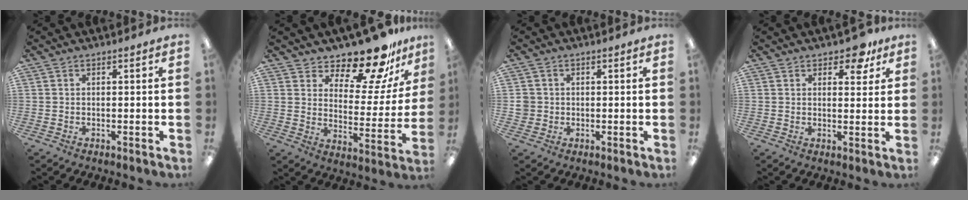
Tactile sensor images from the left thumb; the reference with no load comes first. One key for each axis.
{"total": 15.8, "fx": 13.8, "fy": 4.8, "fz": 6.1, "tx": -0.096, "ty": -0.115, "tz": 0.237}
{"total": 2.7, "fx": 0.0, "fy": 2.6, "fz": 0.4, "tx": -0.011, "ty": 0.003, "tz": 0.000}
{"total": 6.2, "fx": 4.3, "fy": 3.1, "fz": 3.1, "tx": -0.031, "ty": -0.016, "tz": 0.071}